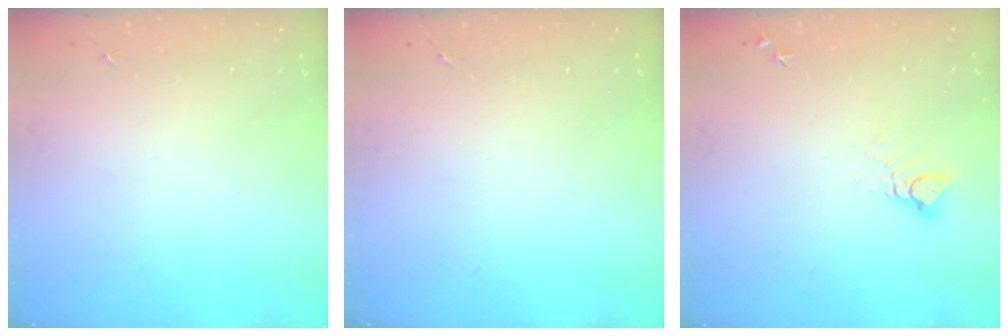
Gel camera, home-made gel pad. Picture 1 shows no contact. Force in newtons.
{"total": 0.0}
{"total": 4.0, "press": 3.9, "slide": 0.4}